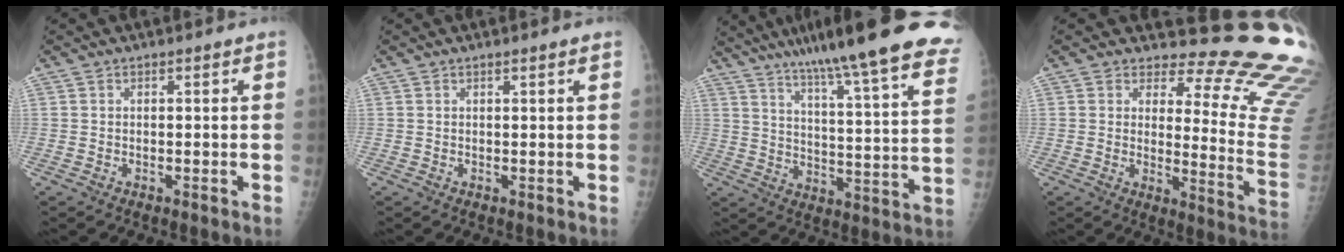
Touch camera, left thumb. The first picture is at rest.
{"total": 1.1, "force": [0.7, -0.2, 0.8], "torque": [-0.013, -0.001, 0.012]}
{"total": 28.3, "force": [20.7, 3.7, 19.0], "torque": [-0.250, -0.067, 0.283]}
{"total": 18.5, "force": [16.6, 4.8, 6.4], "torque": [-0.034, -0.183, 0.170]}